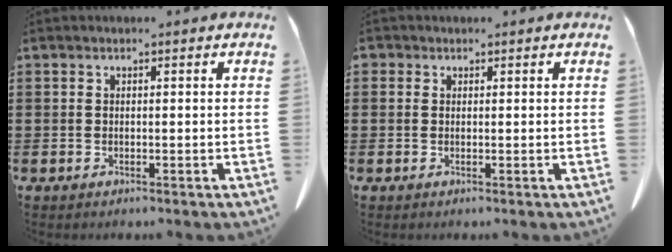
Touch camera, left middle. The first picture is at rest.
{"total": 0.7, "force": [0.2, 0.7, 0.1], "torque": [-0.005, 0.006, 0.002]}